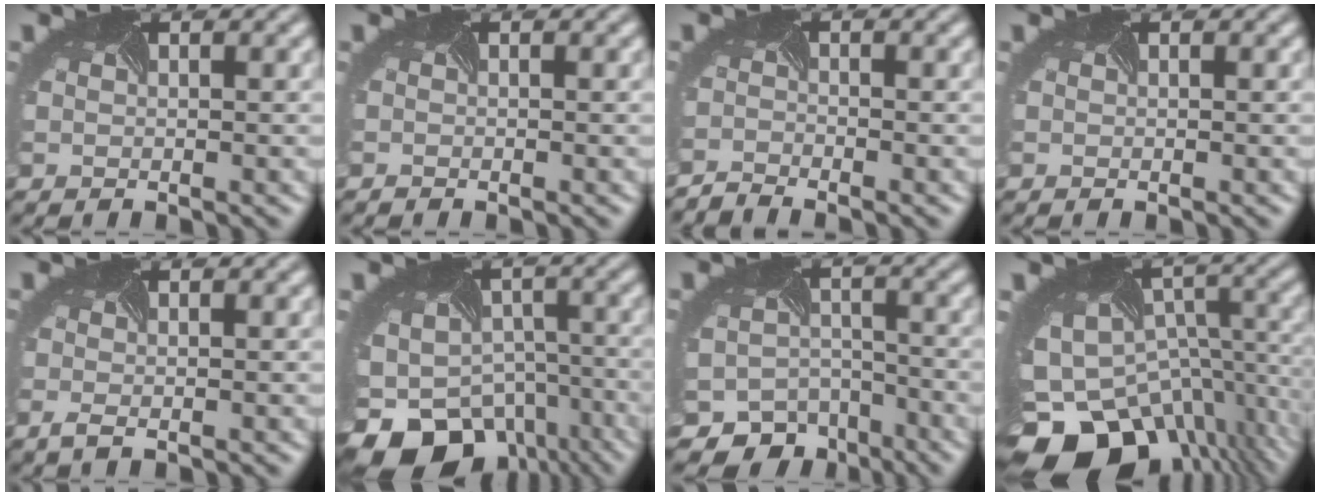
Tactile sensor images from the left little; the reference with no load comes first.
{"total": 0.7, "force": [-0.7, -0.1, -0.2], "torque": [0.001, -0.006, -0.013]}
{"total": 2.6, "force": [-2.5, -0.5, -0.5], "torque": [-0.003, -0.009, -0.051]}
{"total": 0.0}
{"total": 0.9, "force": [-0.4, 0.0, 0.8], "torque": [-0.021, 0.009, -0.015]}
{"total": 15.4, "force": [-9.4, 10.4, 6.4], "torque": [-0.155, -0.051, -0.103]}
{"total": 8.0, "force": [-6.4, 4.8, 0.7], "torque": [-0.007, -0.007, -0.091]}
{"total": 17.5, "force": [-10.5, 11.4, 8.2], "torque": [-0.162, -0.043, -0.113]}